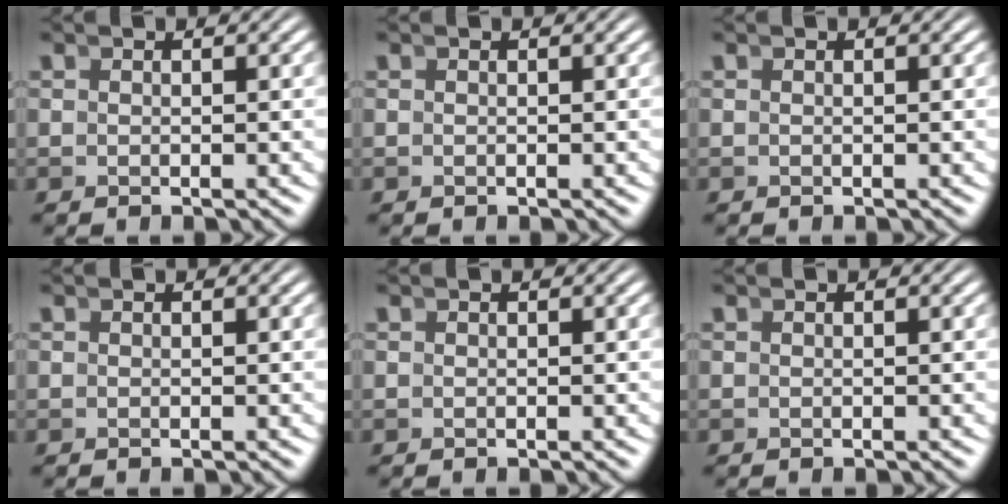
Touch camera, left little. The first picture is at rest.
{"total": 0.0}
{"total": 0.0}
{"total": 0.0}
{"total": 0.0}
{"total": 0.0}